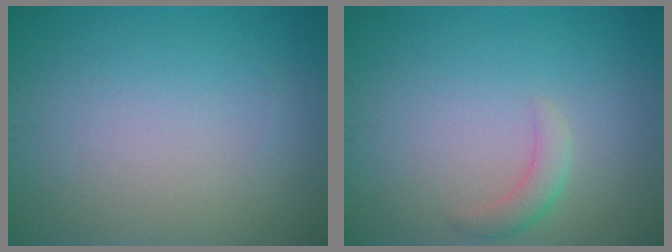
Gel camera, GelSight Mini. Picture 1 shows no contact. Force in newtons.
{"total": 1.7, "press": 1.7, "slide": 0.1}